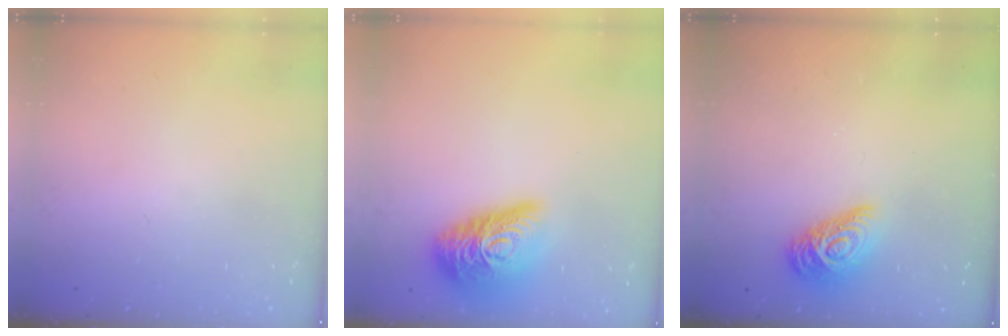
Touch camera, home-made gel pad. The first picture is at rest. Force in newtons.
{"total": 17.2, "press": 17.2, "slide": 1.1}
{"total": 12.2, "press": 12.2, "slide": 0.5}